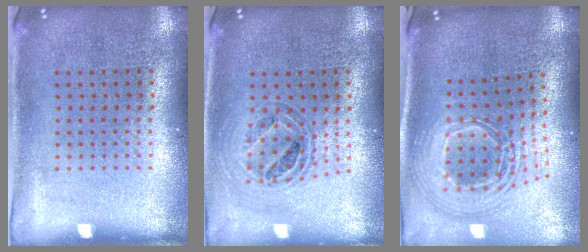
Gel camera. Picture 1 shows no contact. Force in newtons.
{"total": 0.7, "press": 0.7, "slide": 0.0}
{"total": 2.5, "press": 1.9, "slide": 1.7}